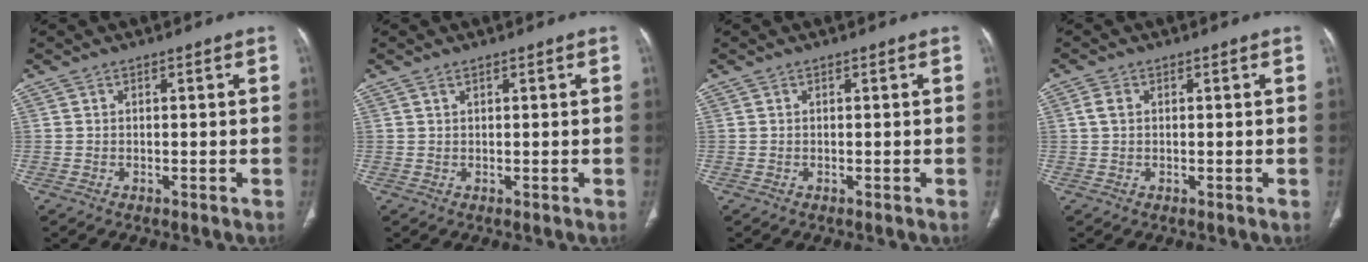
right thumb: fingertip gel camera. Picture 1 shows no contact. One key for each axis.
{"total": 0.6, "fx": 0.5, "fy": 0.2, "fz": 0.4, "tx": -0.009, "ty": 0.000, "tz": 0.010}
{"total": 0.0}
{"total": 1.6, "fx": 0.2, "fy": 1.0, "fz": 1.2, "tx": -0.032, "ty": 0.002, "tz": 0.003}